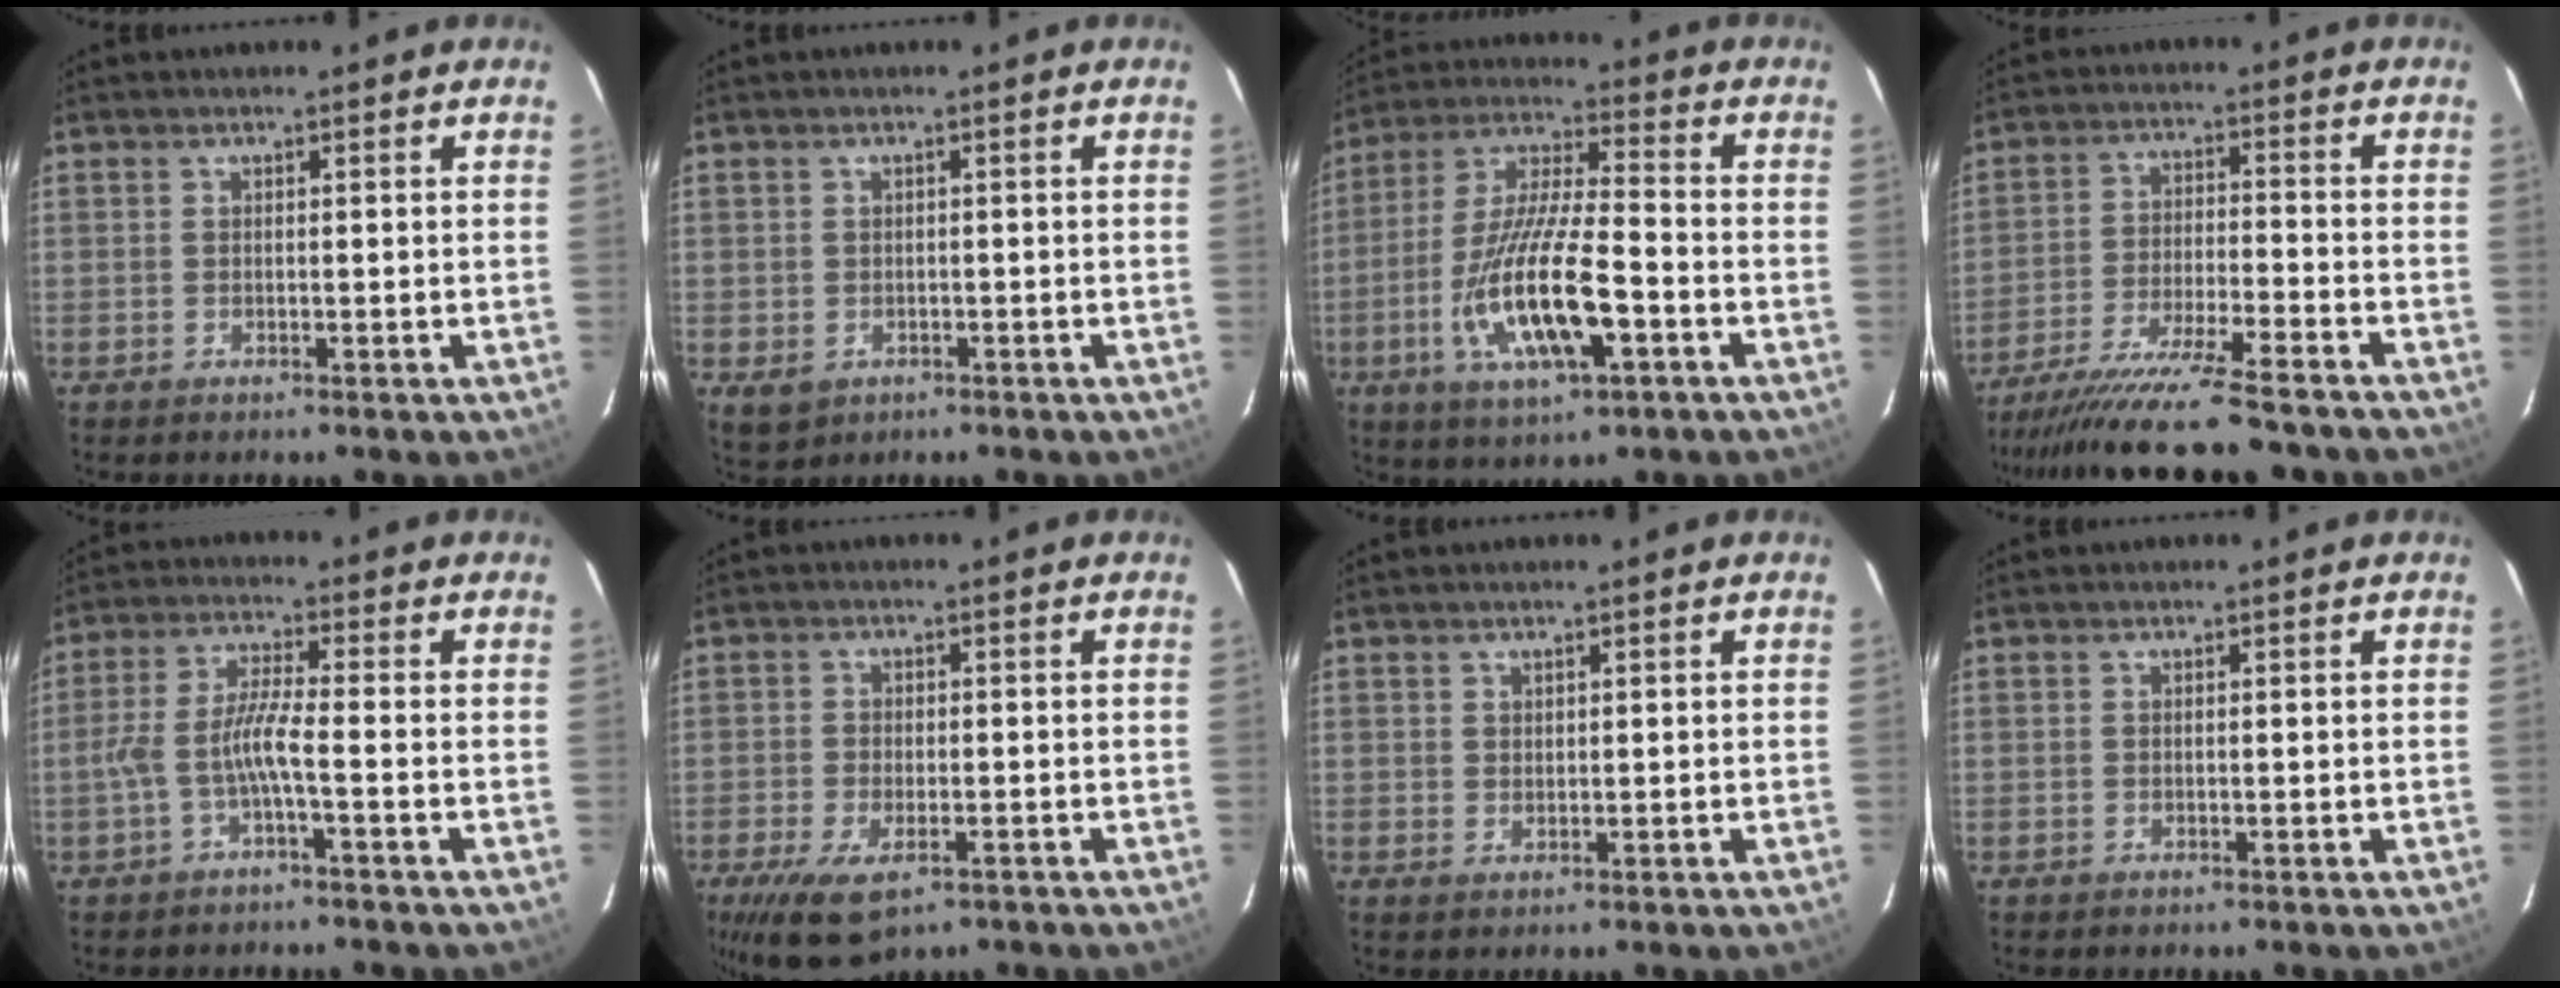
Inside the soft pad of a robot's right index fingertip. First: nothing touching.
{"total": 3.4, "force": [-0.8, 3.1, 1.3], "torque": [-0.027, -0.003, -0.003]}
{"total": 16.6, "force": [-5.7, 4.4, 15.0], "torque": [-0.309, -0.016, -0.104]}
{"total": 18.1, "force": [-16.2, 0.7, 8.0], "torque": [-0.165, -0.038, -0.259]}
{"total": 5.6, "force": [-2.4, 0.0, 5.1], "torque": [-0.117, 0.007, -0.042]}
{"total": 9.8, "force": [-5.6, 4.6, 6.6], "torque": [-0.147, -0.028, -0.093]}
{"total": 0.9, "force": [0.7, 0.5, 0.2], "torque": [-0.001, 0.003, 0.013]}
{"total": 0.0}